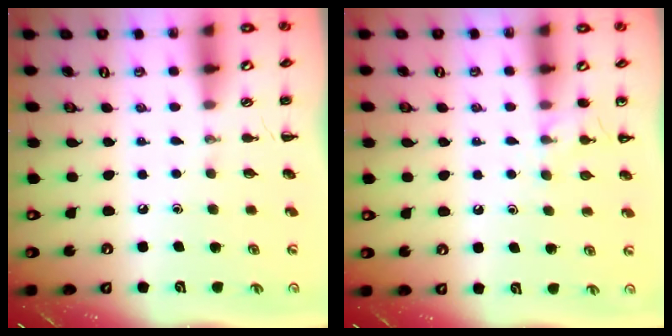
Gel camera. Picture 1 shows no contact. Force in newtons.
{"total": 7.2, "press": 7.0, "slide": 1.6}